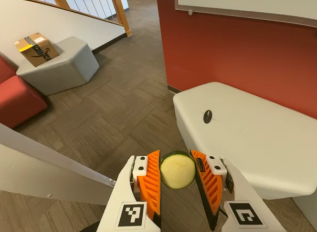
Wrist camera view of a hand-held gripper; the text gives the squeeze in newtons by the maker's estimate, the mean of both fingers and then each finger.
{"total": 13.7, "left": 14.2, "right": 13.3}